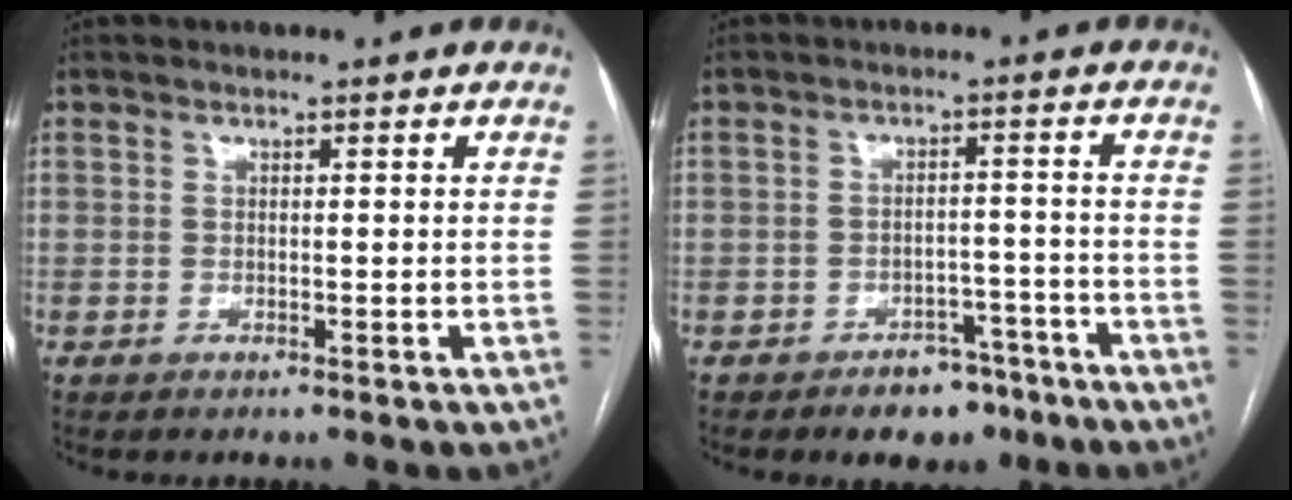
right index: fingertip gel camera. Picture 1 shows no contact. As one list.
[{"total": 6.0, "force": [-4.3, 3.5, 2.5], "torque": [-0.027, 0.014, -0.057]}]